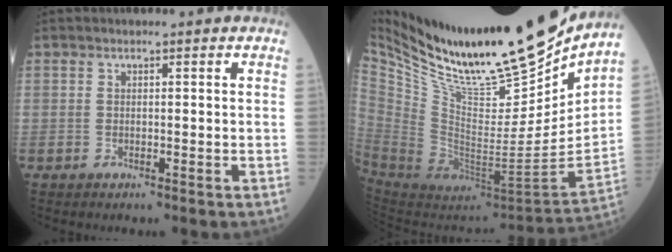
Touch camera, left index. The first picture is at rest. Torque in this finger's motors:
{"motor_torque": [0.58, -0.89, 0.10, 0.05]}